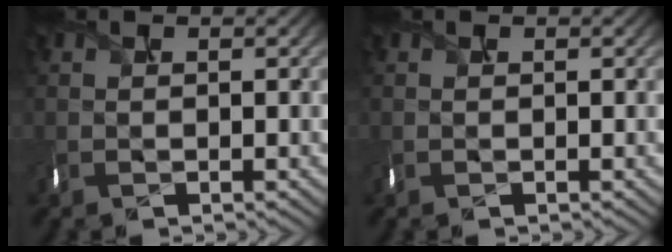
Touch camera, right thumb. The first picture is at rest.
{"total": 0.0}